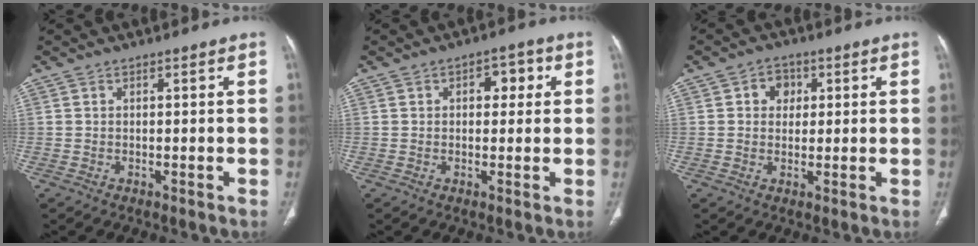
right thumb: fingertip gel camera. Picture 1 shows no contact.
{"total": 4.4, "force": [1.1, 2.8, 3.1], "torque": [-0.017, 0.005, 0.010]}
{"total": 4.0, "force": [1.1, 3.4, 1.8], "torque": [-0.003, 0.002, 0.013]}